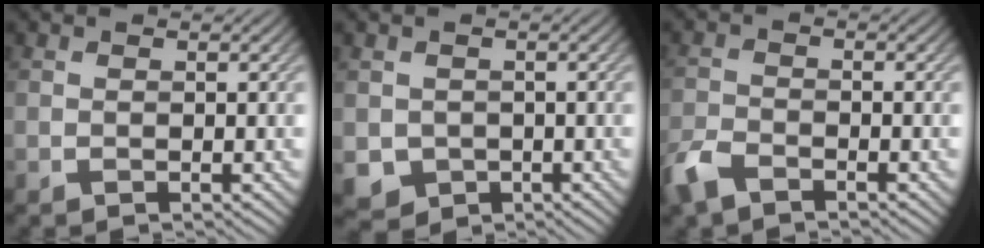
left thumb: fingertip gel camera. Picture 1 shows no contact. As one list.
[{"total": 3.2, "force": [-0.6, 3.0, 0.8], "torque": [-0.034, -0.021, -0.013]}, {"total": 4.2, "force": [-3.2, 1.6, 2.2], "torque": [-0.052, -0.010, -0.075]}]